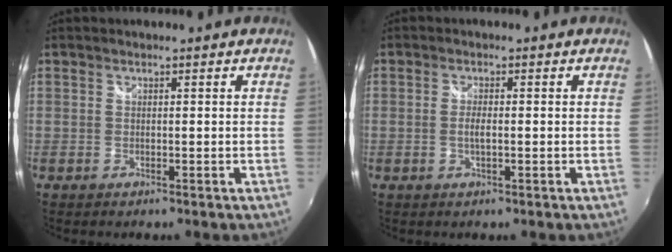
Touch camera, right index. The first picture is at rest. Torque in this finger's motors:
{"motor_torque": [0.32, 0.19, 0.08, 0.01]}